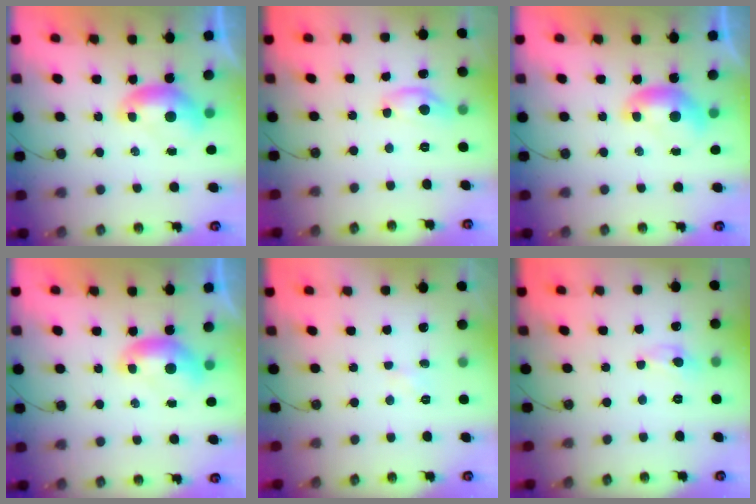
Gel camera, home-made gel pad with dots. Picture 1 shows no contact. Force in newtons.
{"total": 5.3, "press": 5.2, "slide": 0.2}
{"total": 0.0}
{"total": 0.0}
{"total": 1.7, "press": 1.6, "slide": 0.4}
{"total": 0.0}